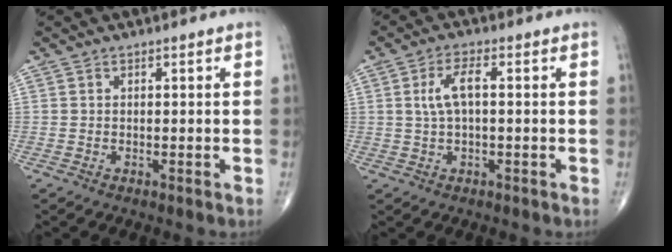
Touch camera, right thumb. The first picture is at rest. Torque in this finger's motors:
{"motor_torque": [-0.25, 0.20, 0.11, 0.06, 0.09]}